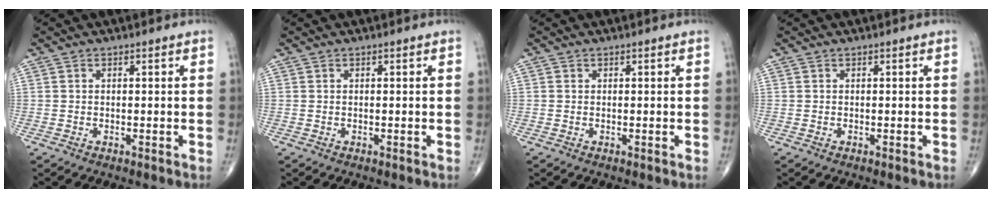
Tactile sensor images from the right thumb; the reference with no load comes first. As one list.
[{"total": 0.0}, {"total": 0.0}, {"total": 0.0}]